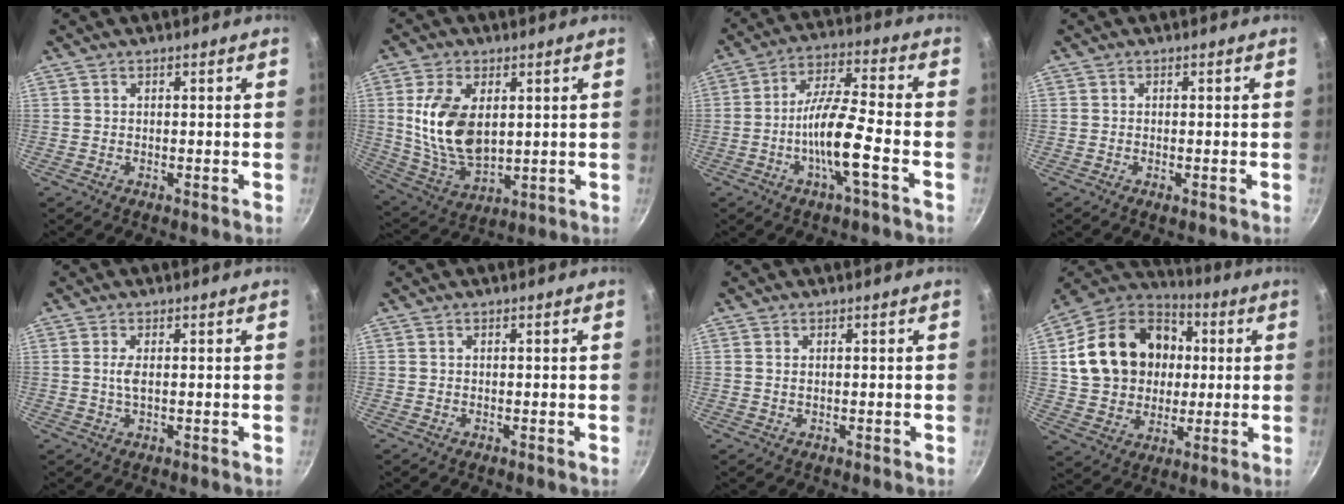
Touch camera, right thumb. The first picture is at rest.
{"total": 14.4, "force": [2.6, 8.5, 11.3], "torque": [-0.203, -0.024, 0.060]}
{"total": 11.1, "force": [-3.8, 1.8, 10.3], "torque": [-0.189, 0.032, -0.077]}
{"total": 0.6, "force": [-0.2, 0.1, 0.5], "torque": [-0.011, -0.001, -0.004]}
{"total": 2.1, "force": [0.2, 0.7, 2.0], "torque": [-0.044, -0.001, 0.005]}
{"total": 0.0}
{"total": 0.9, "force": [0.3, 0.5, 0.7], "torque": [-0.011, 0.001, 0.004]}
{"total": 21.7, "force": [3.2, 17.5, 12.4], "torque": [-0.192, 0.027, 0.058]}